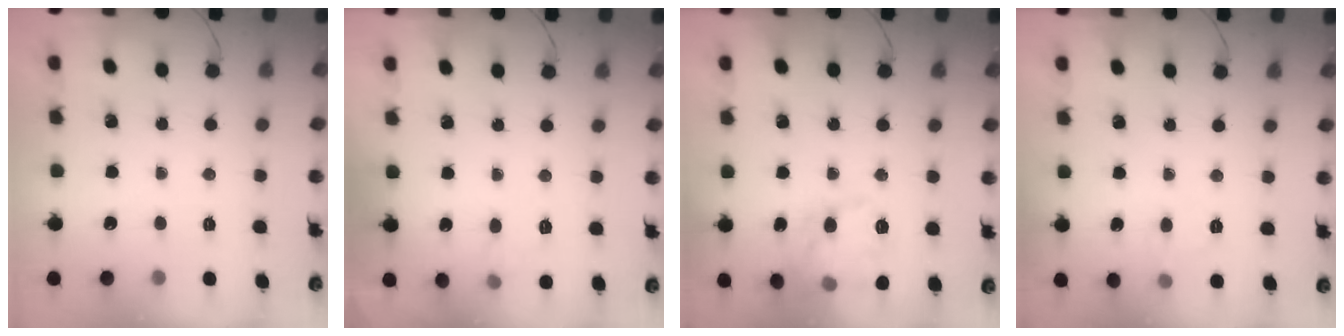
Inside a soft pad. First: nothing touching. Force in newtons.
{"total": 5.0, "press": 4.6, "slide": 1.9}
{"total": 13.1, "press": 13.1, "slide": 0.4}
{"total": 6.0, "press": 5.8, "slide": 1.5}